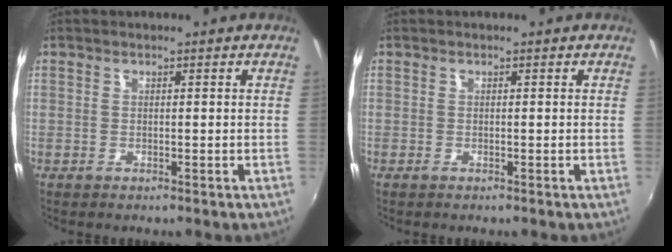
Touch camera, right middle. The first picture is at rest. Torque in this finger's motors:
{"motor_torque": [0.45, -0.19, 0.13, 0.01]}